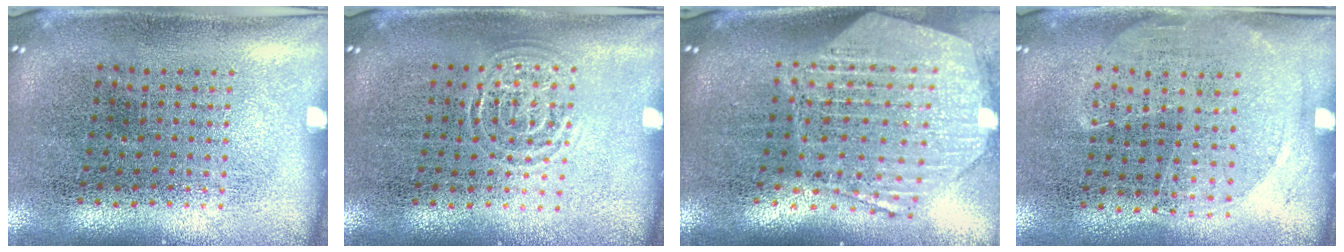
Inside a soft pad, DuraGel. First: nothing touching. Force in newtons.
{"total": 0.8, "press": 0.8, "slide": 0.0}
{"total": 2.9, "press": 2.3, "slide": 1.8}
{"total": 1.4, "press": 1.2, "slide": 0.8}